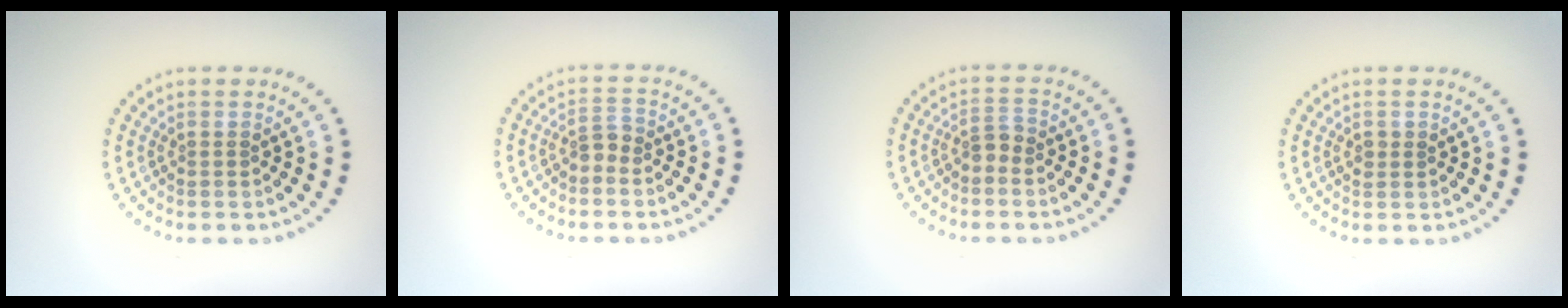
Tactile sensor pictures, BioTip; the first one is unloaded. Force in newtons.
{"total": 1.6, "press": 1.3, "slide": 0.9}
{"total": 1.5, "press": 1.2, "slide": 0.9}
{"total": 1.0, "press": 0.9, "slide": 0.2}